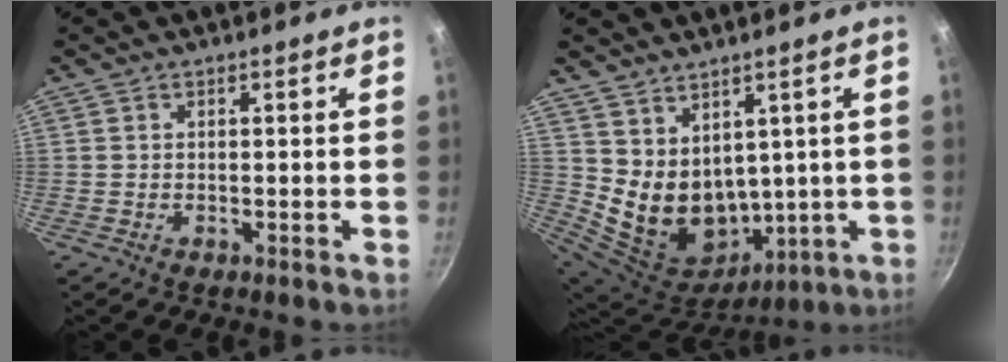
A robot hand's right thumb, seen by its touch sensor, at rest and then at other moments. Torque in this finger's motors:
{"motor_torque": [-0.42, 0.74, 0.80, 0.86, 0.40]}